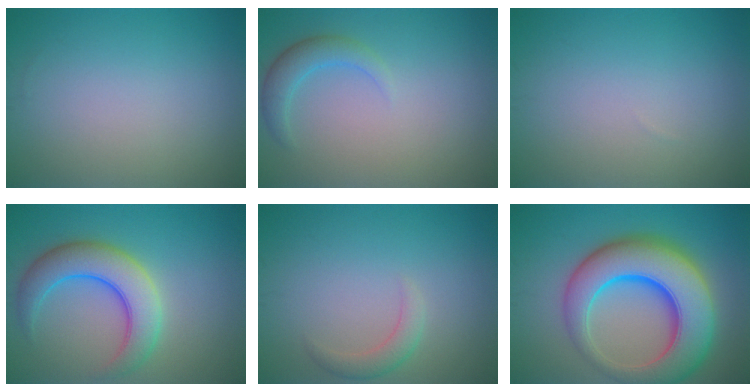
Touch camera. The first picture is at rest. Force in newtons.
{"total": 2.4, "press": 2.4, "slide": 0.1}
{"total": 0.0}
{"total": 6.4, "press": 6.4, "slide": 0.3}
{"total": 1.7, "press": 1.7, "slide": 0.3}
{"total": 11.8, "press": 11.8, "slide": 0.5}